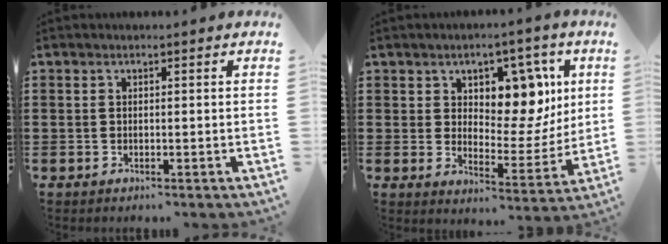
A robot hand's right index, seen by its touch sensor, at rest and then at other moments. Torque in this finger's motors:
{"motor_torque": [0.60, 0.18, 0.61, 0.13]}